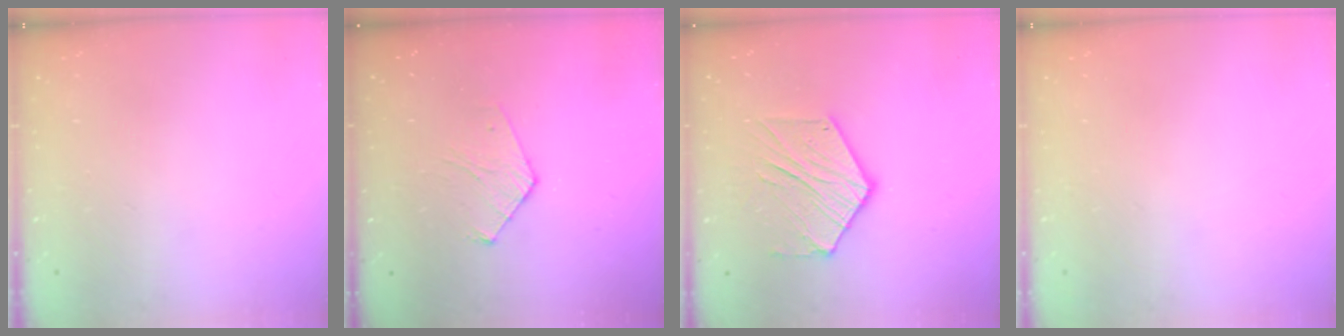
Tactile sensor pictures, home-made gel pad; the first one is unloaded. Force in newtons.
{"total": 4.3, "press": 4.3, "slide": 0.5}
{"total": 11.4, "press": 11.4, "slide": 0.9}
{"total": 0.0}